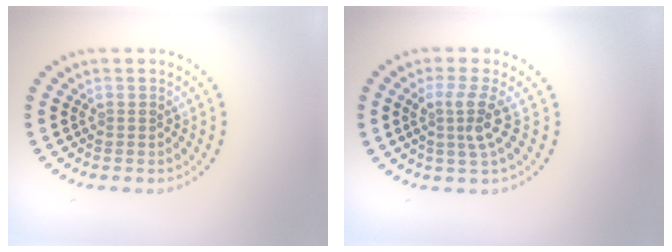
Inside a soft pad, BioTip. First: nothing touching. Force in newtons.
{"total": 2.7, "press": 1.9, "slide": 1.8}